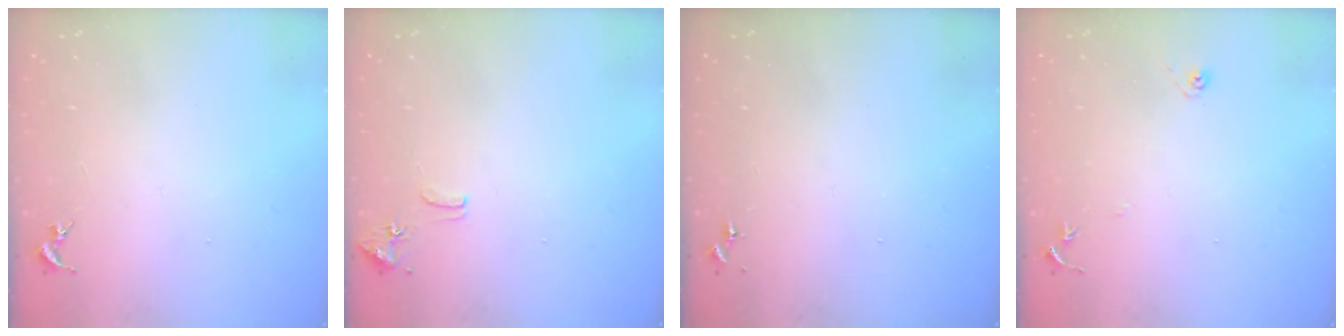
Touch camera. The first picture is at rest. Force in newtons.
{"total": 8.1, "press": 8.1, "slide": 0.7}
{"total": 0.0}
{"total": 5.9, "press": 5.9, "slide": 0.6}